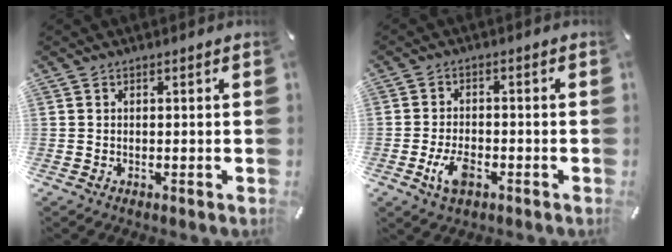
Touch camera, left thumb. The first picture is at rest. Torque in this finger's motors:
{"motor_torque": [-0.05, 0.14, 0.09, 0.03, 0.05]}